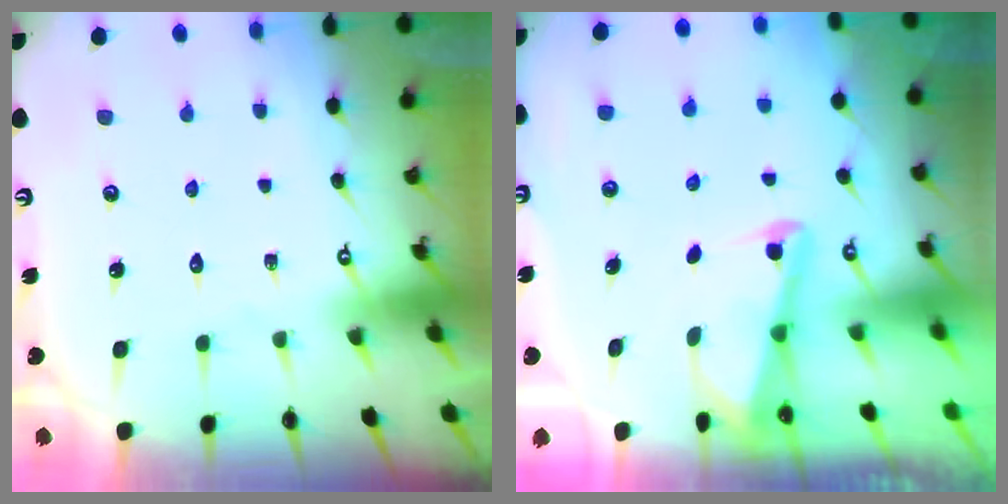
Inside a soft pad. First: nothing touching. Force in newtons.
{"total": 2.0, "press": 2.0, "slide": 0.4}